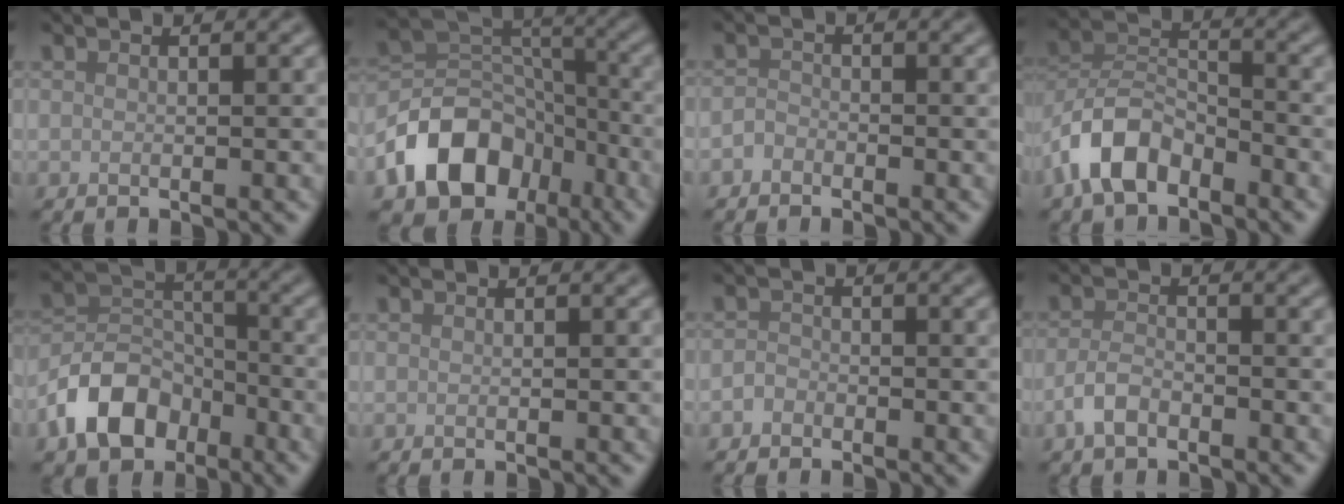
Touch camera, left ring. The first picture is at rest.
{"total": 9.8, "force": [-5.0, 7.0, 4.6], "torque": [-0.074, 0.000, -0.094]}
{"total": 1.1, "force": [-0.9, 0.6, 0.2], "torque": [-0.002, 0.004, -0.021]}
{"total": 6.0, "force": [-3.9, 3.1, 3.3], "torque": [-0.063, 0.006, -0.086]}
{"total": 7.1, "force": [-4.1, 4.7, 3.6], "torque": [-0.061, -0.001, -0.087]}
{"total": 0.0}
{"total": 1.1, "force": [-0.8, 0.7, 0.2], "torque": [-0.001, 0.003, -0.019]}
{"total": 2.3, "force": [-1.6, 1.1, 1.4], "torque": [-0.030, 0.003, -0.037]}